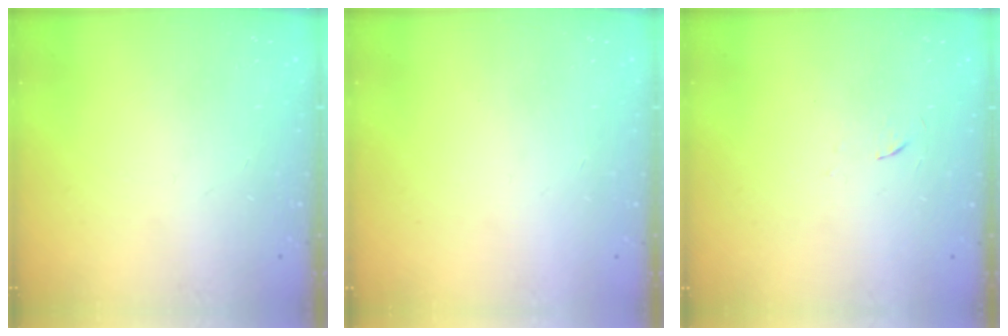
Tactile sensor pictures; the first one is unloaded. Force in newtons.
{"total": 1.5, "press": 1.5, "slide": 0.1}
{"total": 3.7, "press": 3.4, "slide": 1.3}